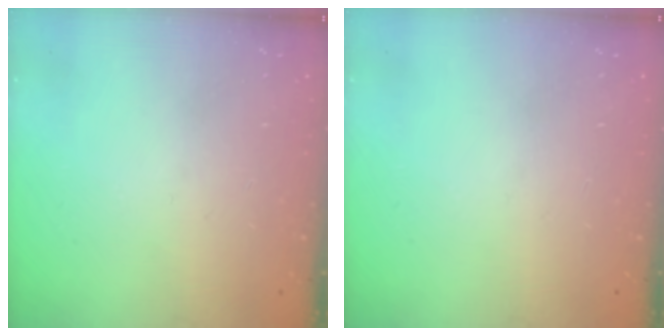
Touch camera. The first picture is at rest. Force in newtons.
{"total": 0.0}